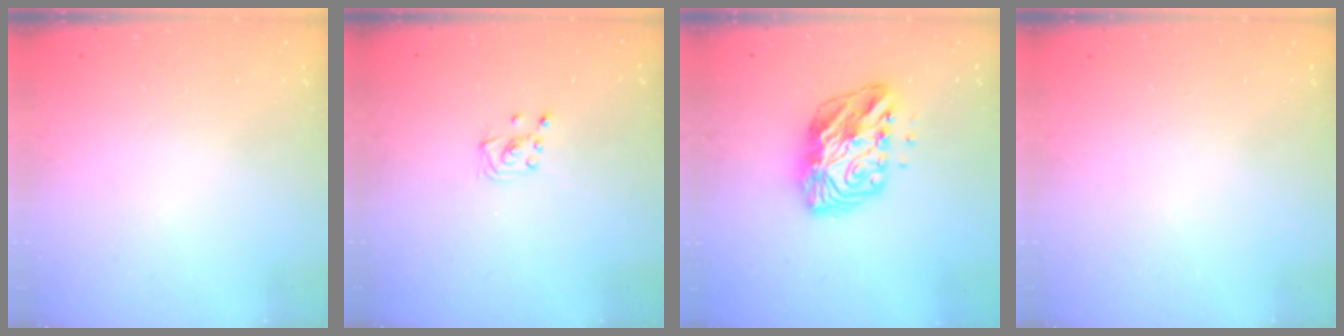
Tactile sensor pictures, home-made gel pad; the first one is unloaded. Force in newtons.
{"total": 3.7, "press": 3.6, "slide": 0.4}
{"total": 10.7, "press": 10.7, "slide": 1.2}
{"total": 0.0}